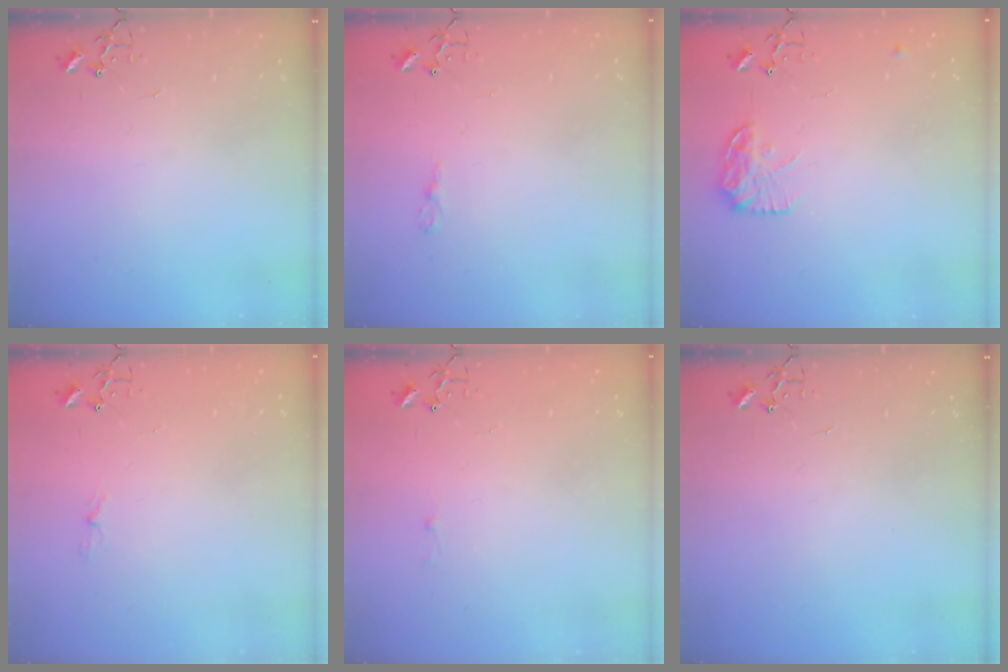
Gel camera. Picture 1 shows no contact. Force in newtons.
{"total": 3.6, "press": 3.6, "slide": 0.4}
{"total": 12.3, "press": 12.3, "slide": 0.5}
{"total": 3.5, "press": 3.5, "slide": 0.3}
{"total": 1.8, "press": 1.8, "slide": 0.2}
{"total": 0.0}